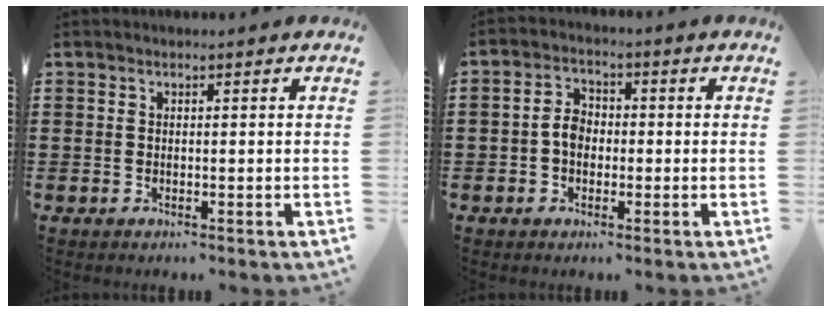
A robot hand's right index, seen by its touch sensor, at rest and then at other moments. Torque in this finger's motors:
{"motor_torque": [0.51, 0.53, 0.50, 0.09]}